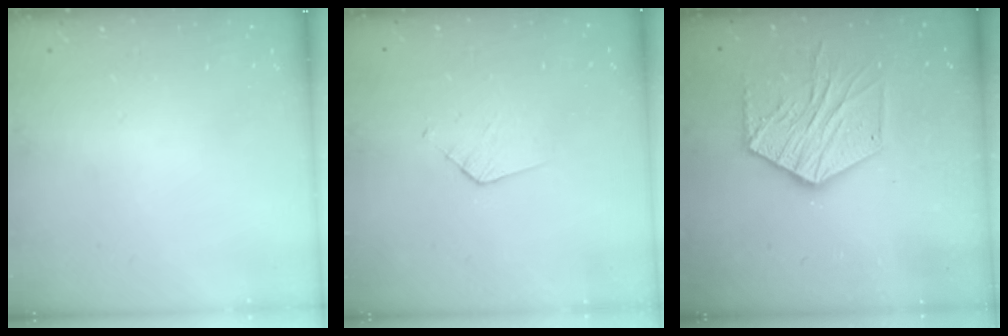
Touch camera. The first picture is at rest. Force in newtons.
{"total": 3.9, "press": 3.9, "slide": 0.3}
{"total": 15.1, "press": 15.0, "slide": 0.7}